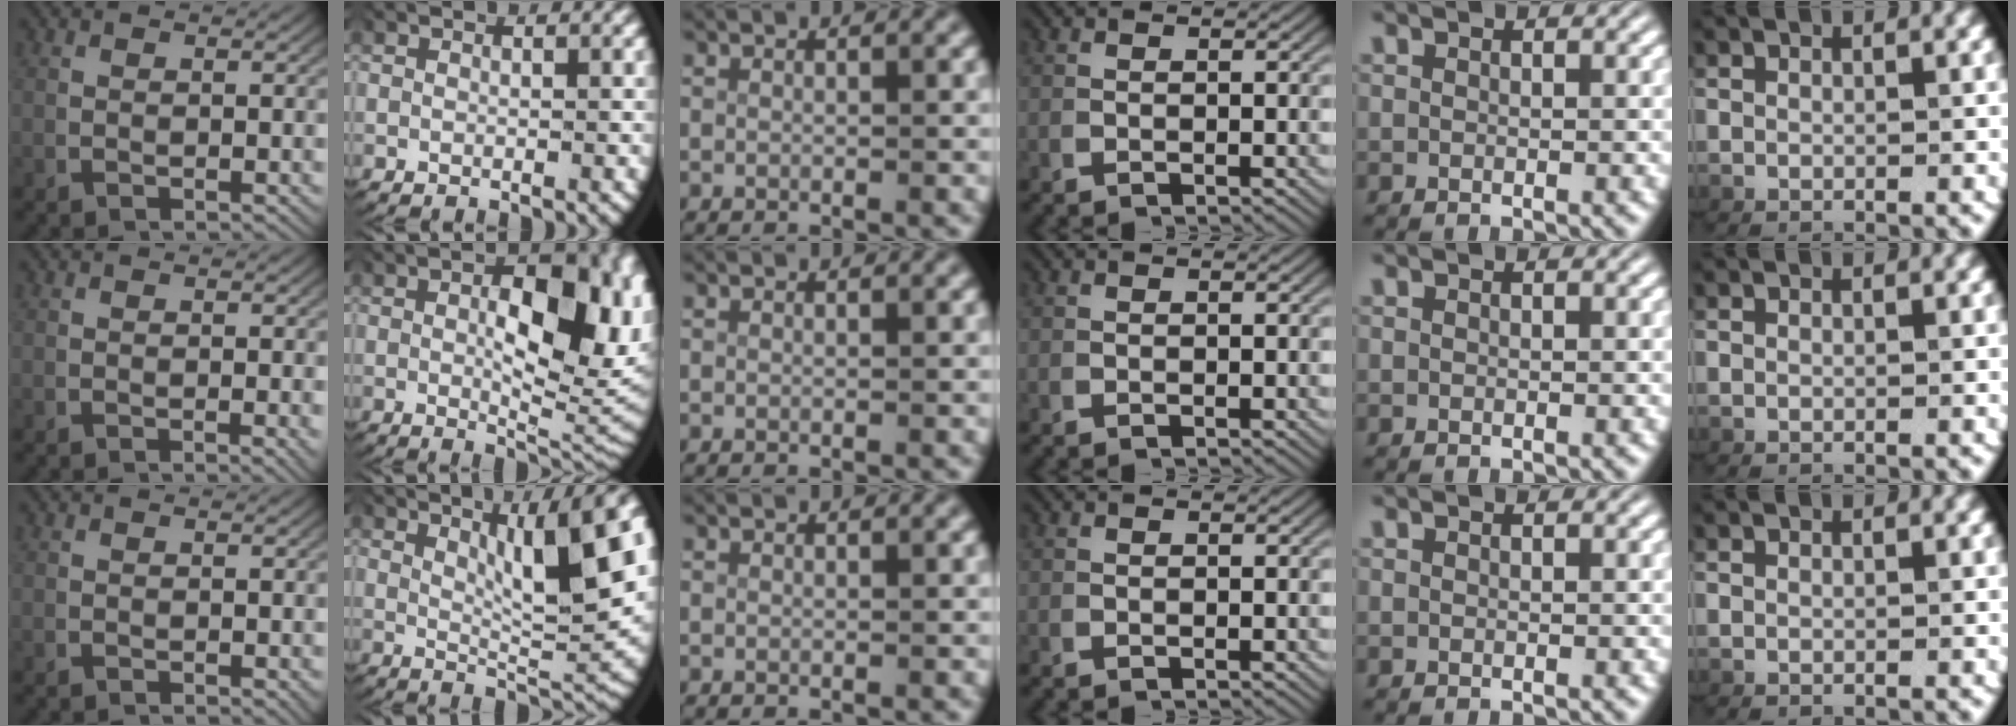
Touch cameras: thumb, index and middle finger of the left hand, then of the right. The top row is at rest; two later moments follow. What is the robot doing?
{"motion": "lift_and_place", "object": "plastic wrap"}